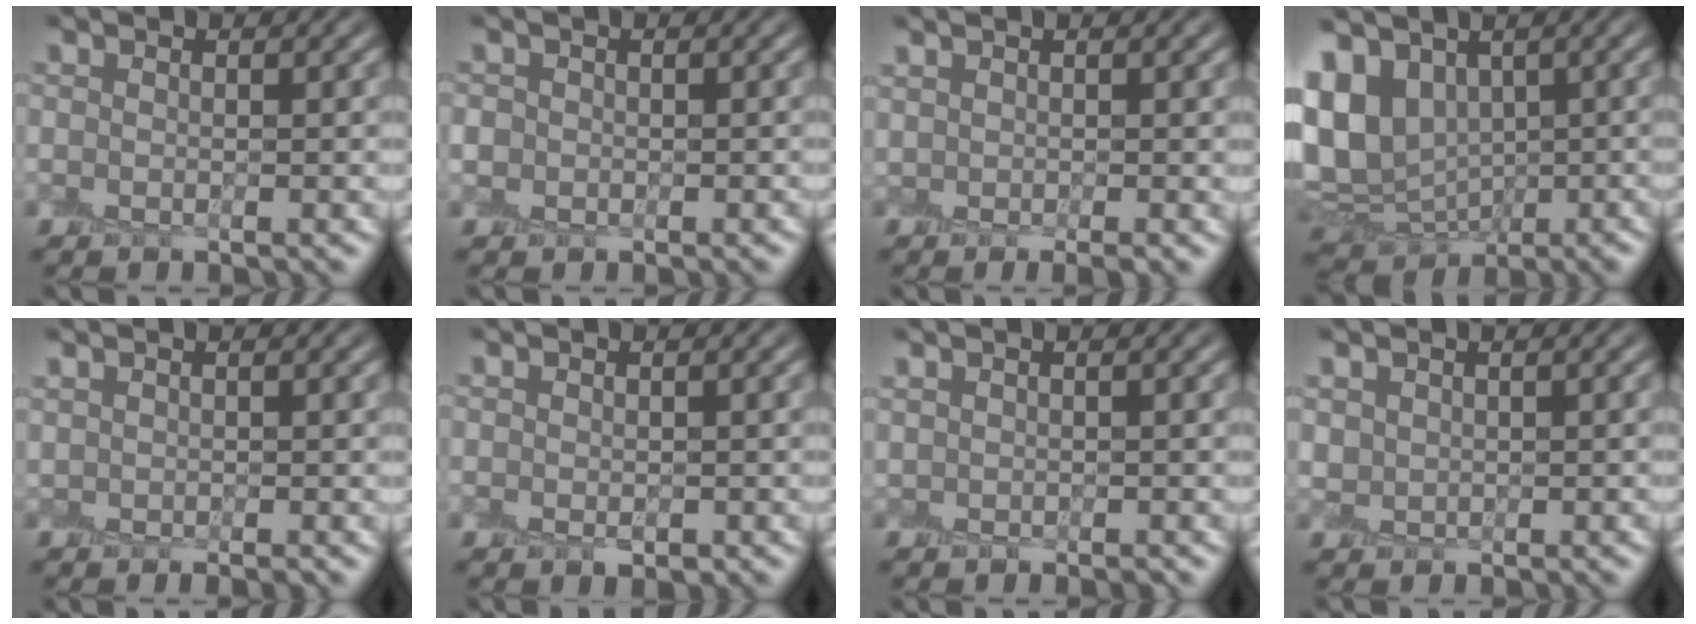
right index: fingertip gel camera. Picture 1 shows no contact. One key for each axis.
{"total": 1.3, "fx": -0.2, "fy": 1.2, "fz": 0.0, "tx": 0.006, "ty": 0.001, "tz": -0.009}
{"total": 1.5, "fx": 0.0, "fy": 0.3, "fz": 1.4, "tx": -0.022, "ty": 0.000, "tz": 0.003}
{"total": 8.0, "fx": 2.4, "fy": 5.8, "fz": 4.9, "tx": -0.118, "ty": 0.004, "tz": 0.044}
{"total": 0.7, "fx": 0.0, "fy": 0.2, "fz": 0.7, "tx": -0.012, "ty": 0.001, "tz": 0.001}
{"total": 0.8, "fx": -0.2, "fy": 0.6, "fz": 0.5, "tx": -0.010, "ty": 0.000, "tz": -0.002}
{"total": 0.0}
{"total": 0.9, "fx": 0.5, "fy": 0.7, "fz": -0.1, "tx": 0.002, "ty": 0.002, "tz": 0.013}